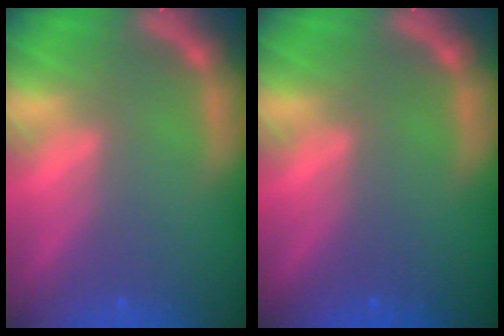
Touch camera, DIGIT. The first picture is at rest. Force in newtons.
{"total": 0.0}